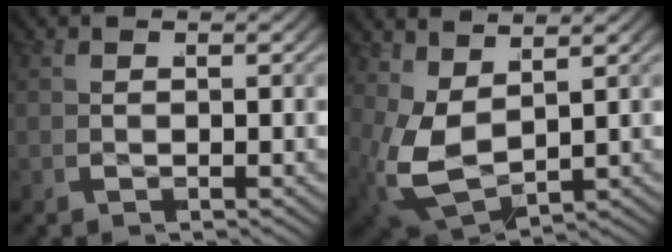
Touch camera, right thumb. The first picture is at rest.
{"total": 7.2, "force": [-0.5, 5.0, 5.1], "torque": [-0.136, -0.045, 0.014]}